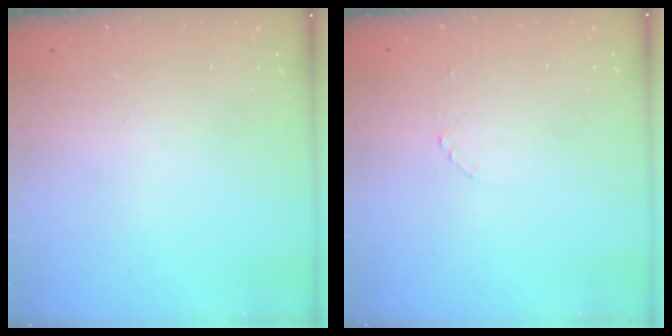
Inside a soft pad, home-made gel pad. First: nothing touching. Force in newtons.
{"total": 1.3, "press": 1.3, "slide": 0.1}